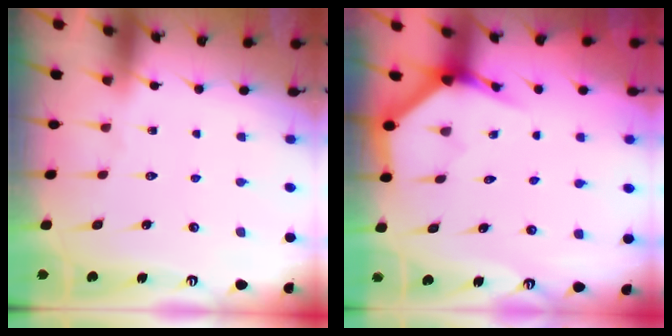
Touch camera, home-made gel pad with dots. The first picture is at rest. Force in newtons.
{"total": 4.0, "press": 4.0, "slide": 0.2}